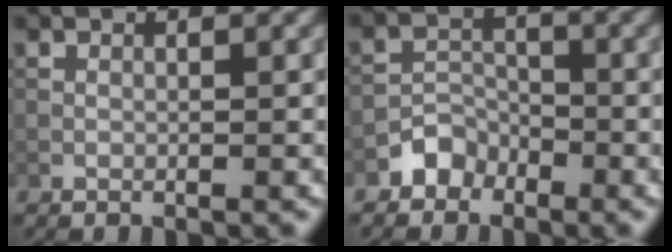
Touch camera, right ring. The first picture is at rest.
{"total": 2.3, "force": [-1.7, 1.5, 0.3], "torque": [0.004, 0.011, -0.035]}